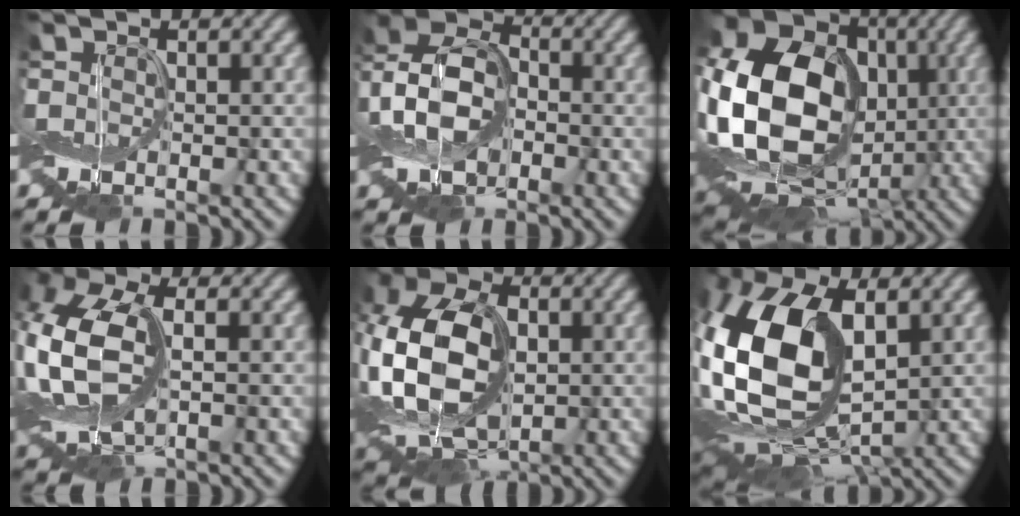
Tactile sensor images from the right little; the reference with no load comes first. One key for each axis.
{"total": 7.9, "fx": -1.7, "fy": 5.2, "fz": 5.6, "tx": -0.119, "ty": 0.014, "tz": -0.050}
{"total": 18.6, "fx": -0.2, "fy": 14.3, "fz": 11.8, "tx": -0.228, "ty": -0.011, "tz": -0.016}
{"total": 8.5, "fx": 0.3, "fy": 5.2, "fz": 6.8, "tx": -0.179, "ty": 0.002, "tz": 0.005}
{"total": 12.3, "fx": -0.8, "fy": 8.3, "fz": 9.0, "tx": -0.211, "ty": 0.002, "tz": -0.024}
{"total": 16.0, "fx": 0.1, "fy": 9.3, "fz": 12.9, "tx": -0.285, "ty": -0.015, "tz": -0.003}